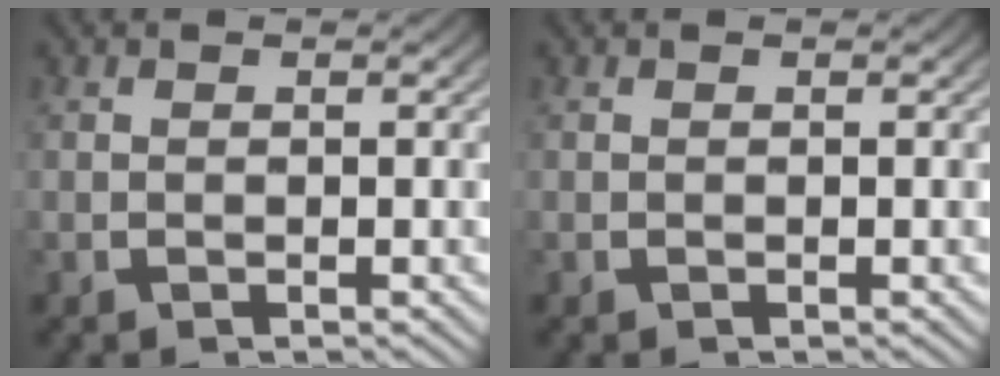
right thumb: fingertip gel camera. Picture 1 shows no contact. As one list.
[{"total": 0.0}]